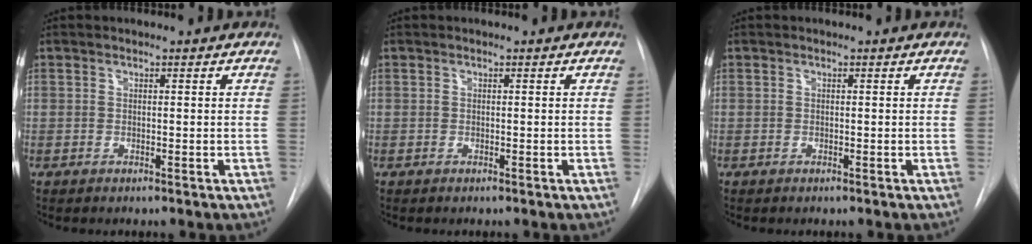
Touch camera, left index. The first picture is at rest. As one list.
[{"total": 0.0}, {"total": 0.0}]